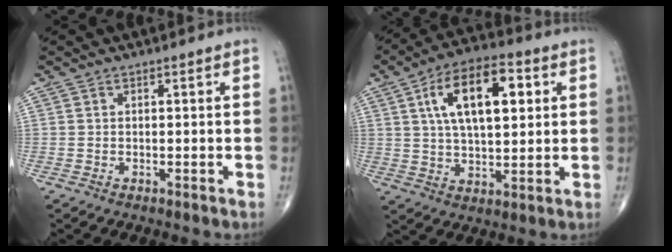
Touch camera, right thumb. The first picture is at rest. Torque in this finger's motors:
{"motor_torque": [0.78, 4.23, 1.36, 0.71, 0.15]}